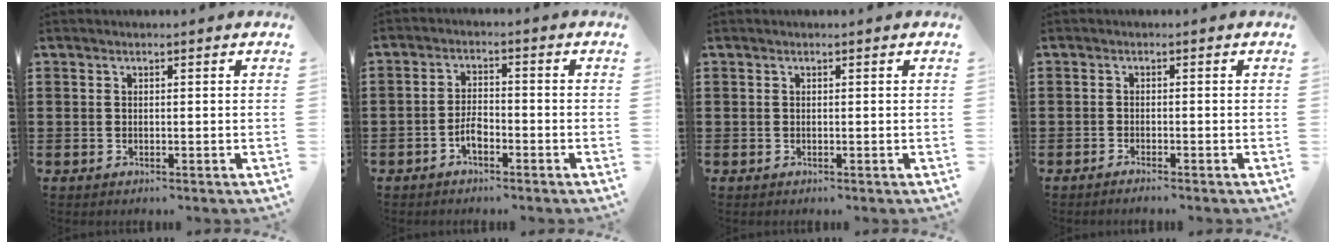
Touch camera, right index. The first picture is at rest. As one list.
[{"total": 3.3, "force": [-1.9, 1.4, 2.3], "torque": [-0.058, 0.002, -0.040]}, {"total": 0.0}, {"total": 1.0, "force": [-1.0, -0.1, 0.1], "torque": [-0.004, -0.001, -0.019]}]